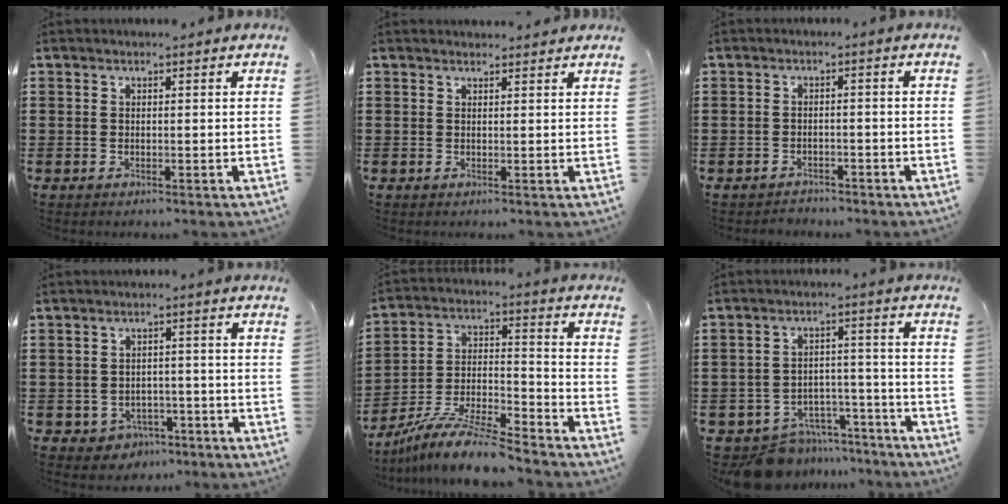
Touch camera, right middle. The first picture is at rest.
{"total": 1.6, "force": [1.5, 0.3, 0.1], "torque": [0.002, -0.001, 0.028]}
{"total": 1.8, "force": [-1.7, 0.5, -0.3], "torque": [-0.002, -0.001, -0.039]}
{"total": 2.2, "force": [-1.8, 1.2, 0.0], "torque": [-0.014, -0.002, -0.039]}
{"total": 10.9, "force": [-10.2, 0.3, 4.0], "torque": [-0.069, 0.021, -0.198]}
{"total": 8.5, "force": [-8.0, 2.3, 1.5], "torque": [-0.033, 0.029, -0.155]}